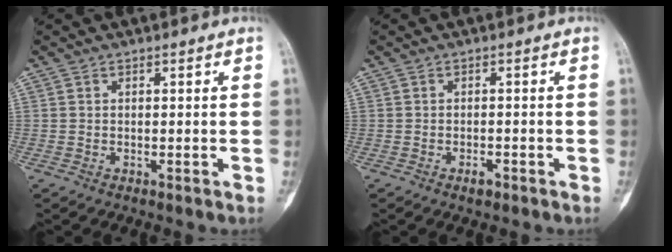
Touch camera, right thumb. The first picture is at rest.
{"total": 1.7, "force": [-1.1, 0.7, 1.1], "torque": [-0.019, 0.004, -0.017]}